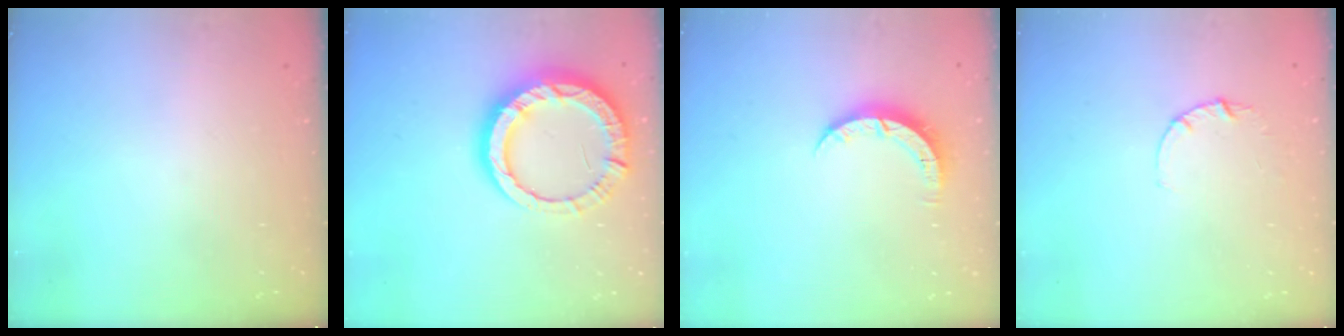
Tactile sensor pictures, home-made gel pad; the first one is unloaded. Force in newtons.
{"total": 13.9, "press": 13.8, "slide": 1.5}
{"total": 4.4, "press": 4.4, "slide": 0.3}
{"total": 2.8, "press": 2.8, "slide": 0.3}